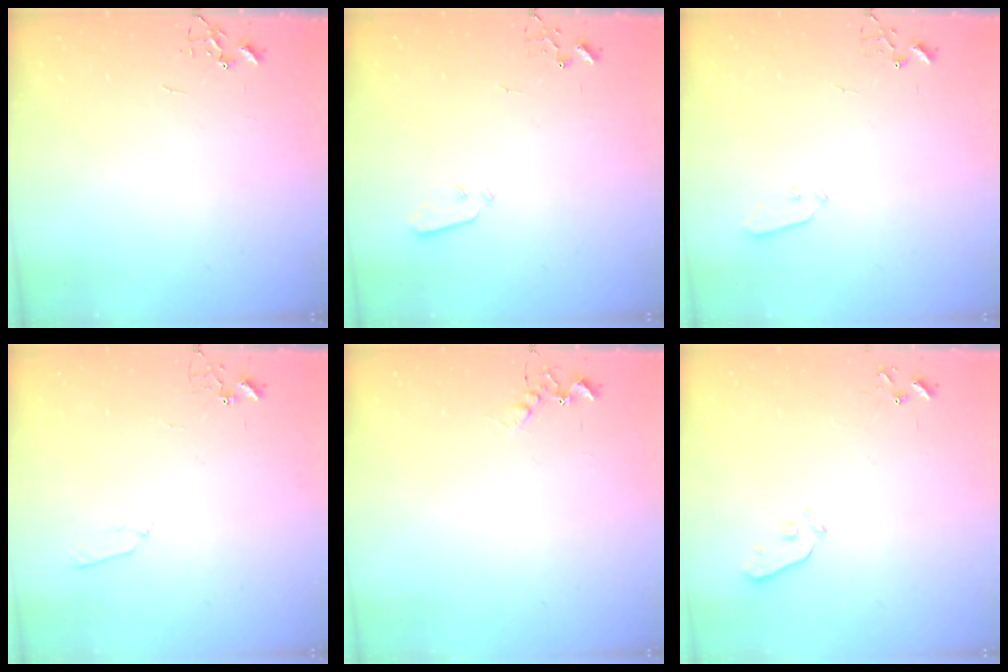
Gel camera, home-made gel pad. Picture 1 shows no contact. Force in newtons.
{"total": 3.7, "press": 3.7, "slide": 0.1}
{"total": 3.6, "press": 3.6, "slide": 0.6}
{"total": 5.0, "press": 5.0, "slide": 0.7}
{"total": 5.2, "press": 5.1, "slide": 0.9}
{"total": 4.0, "press": 4.0, "slide": 0.5}